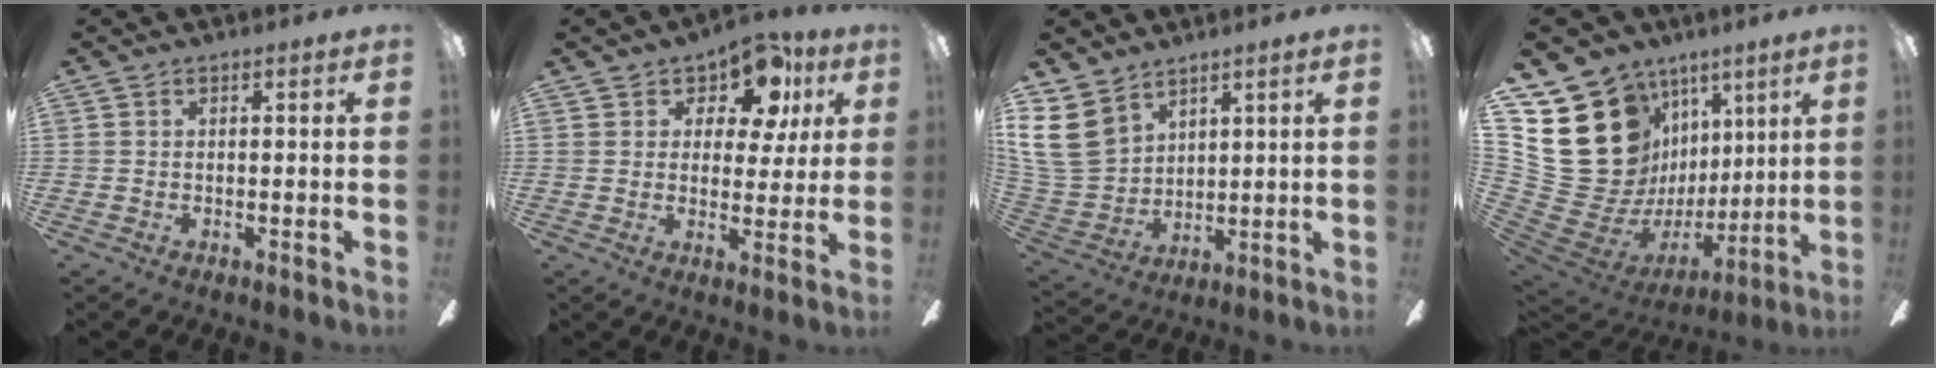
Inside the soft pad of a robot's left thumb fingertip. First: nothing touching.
{"total": 9.9, "force": [6.1, 6.0, 5.0], "torque": [-0.078, -0.031, 0.110]}
{"total": 11.3, "force": [6.8, 7.6, 4.8], "torque": [-0.130, -0.022, 0.135]}
{"total": 22.7, "force": [6.3, 19.8, 9.1], "torque": [-0.187, -0.066, 0.180]}